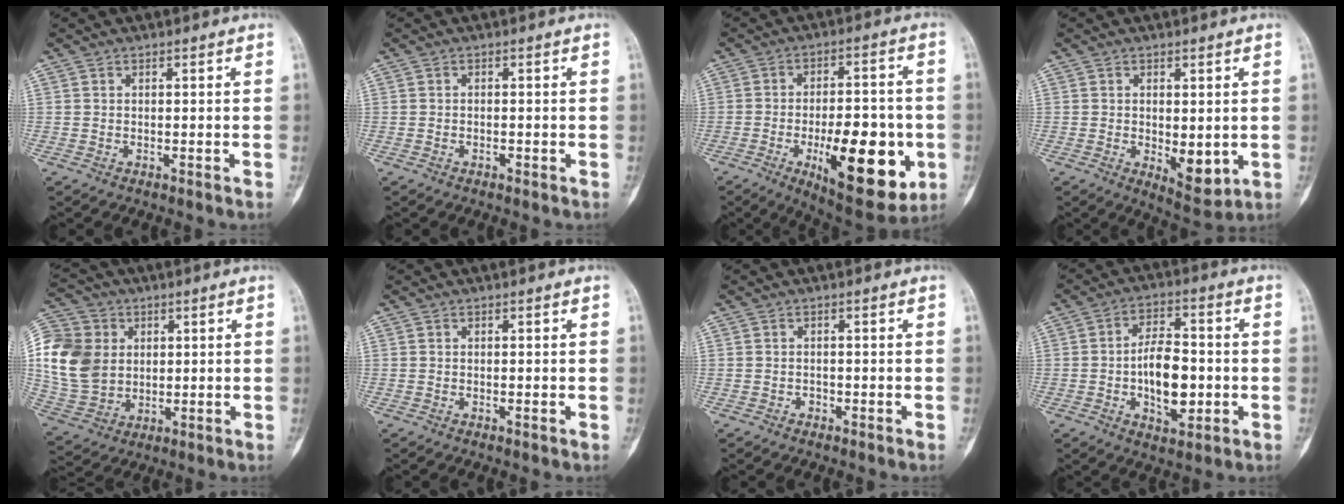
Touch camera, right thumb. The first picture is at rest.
{"total": 0.7, "force": [-0.3, 0.4, 0.4], "torque": [-0.008, 0.002, -0.005]}
{"total": 20.4, "force": [-5.8, 8.5, 17.6], "torque": [-0.227, 0.009, -0.072]}
{"total": 6.7, "force": [-0.8, 3.2, 5.8], "torque": [-0.066, -0.017, 0.002]}
{"total": 16.0, "force": [2.6, 13.2, 8.8], "torque": [-0.169, 0.000, 0.056]}
{"total": 0.5, "force": [-0.1, 0.2, 0.5], "torque": [-0.009, -0.002, -0.001]}
{"total": 0.8, "force": [-0.5, 0.6, 0.2], "torque": [-0.002, 0.003, -0.010]}
{"total": 11.3, "force": [-1.6, 6.2, 9.3], "torque": [-0.128, 0.015, -0.025]}